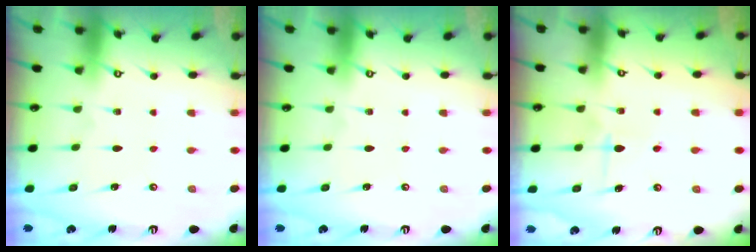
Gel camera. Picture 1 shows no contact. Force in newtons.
{"total": 0.0}
{"total": 5.8, "press": 5.7, "slide": 0.5}